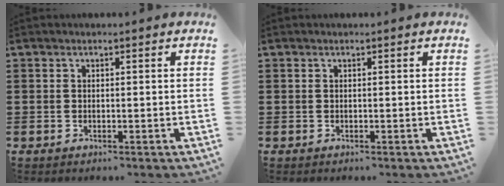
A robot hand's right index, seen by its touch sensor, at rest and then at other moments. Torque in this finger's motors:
{"motor_torque": [0.00, 0.00, 0.00, -0.01]}